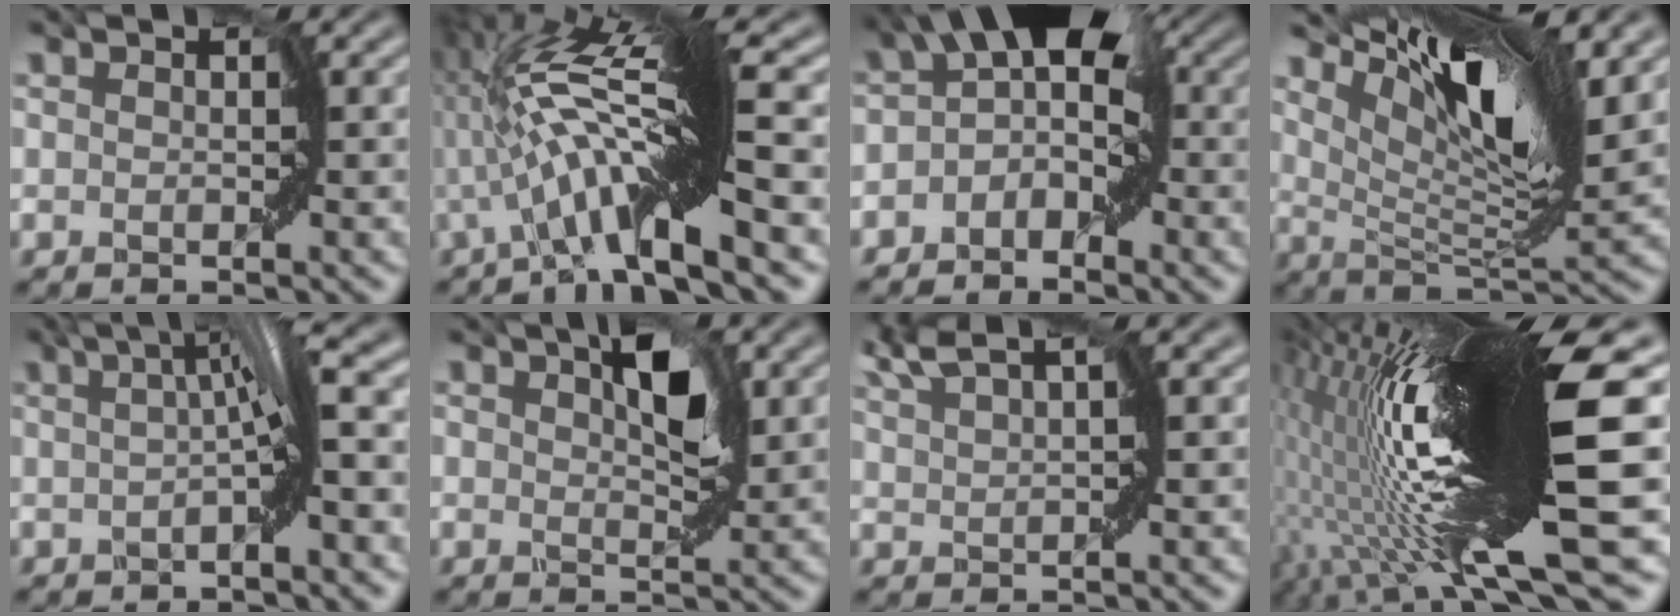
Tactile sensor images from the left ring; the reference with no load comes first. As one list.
[{"total": 11.0, "force": [0.1, 1.6, 10.9], "torque": [-0.182, 0.016, -0.001]}, {"total": 5.8, "force": [-0.3, 3.5, 4.6], "torque": [-0.061, 0.012, -0.023]}, {"total": 9.5, "force": [5.5, 1.8, 7.6], "torque": [-0.121, -0.004, 0.100]}, {"total": 3.9, "force": [-0.3, -0.1, 3.9], "torque": [-0.058, 0.011, -0.018]}, {"total": 3.6, "force": [1.5, 1.5, 2.9], "torque": [-0.042, 0.002, 0.022]}, {"total": 3.4, "force": [2.9, 0.3, 1.9], "torque": [-0.049, 0.013, 0.054]}, {"total": 17.3, "force": [2.8, 3.4, 16.7], "torque": [-0.302, -0.002, 0.068]}]